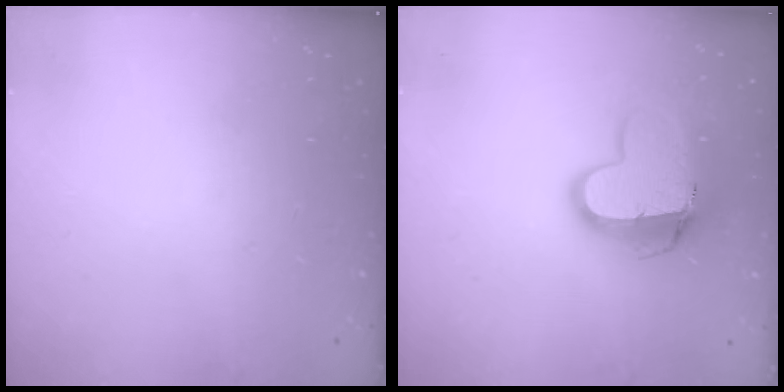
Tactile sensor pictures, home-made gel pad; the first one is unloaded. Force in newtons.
{"total": 13.5, "press": 13.5, "slide": 1.2}